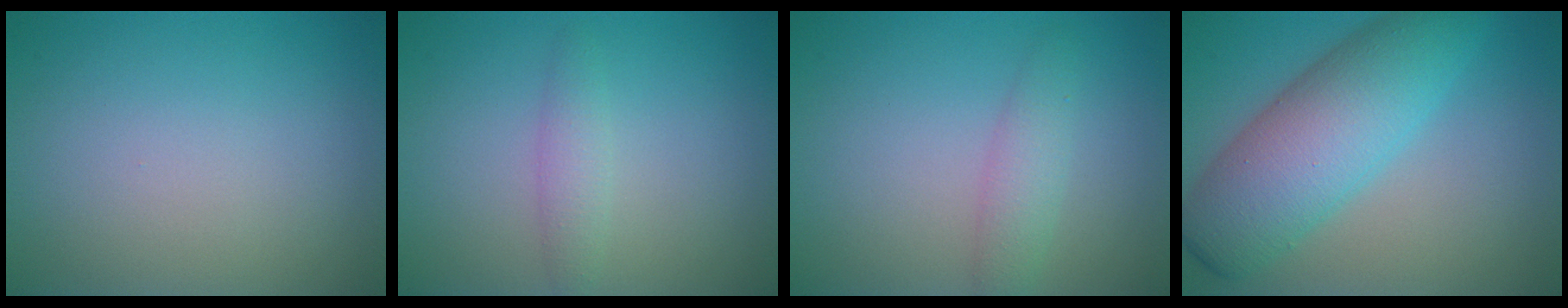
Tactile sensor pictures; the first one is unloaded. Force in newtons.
{"total": 1.8, "press": 1.8, "slide": 0.1}
{"total": 2.2, "press": 2.2, "slide": 0.0}
{"total": 8.4, "press": 8.4, "slide": 0.1}